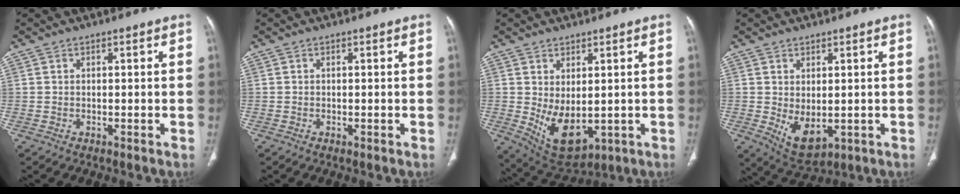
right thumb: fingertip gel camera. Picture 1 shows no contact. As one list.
[{"total": 0.0}, {"total": 9.4, "force": [-0.5, 5.1, 7.8], "torque": [-0.122, -0.015, 0.020]}, {"total": 6.9, "force": [-0.7, 3.8, 5.7], "torque": [-0.085, -0.012, 0.012]}]